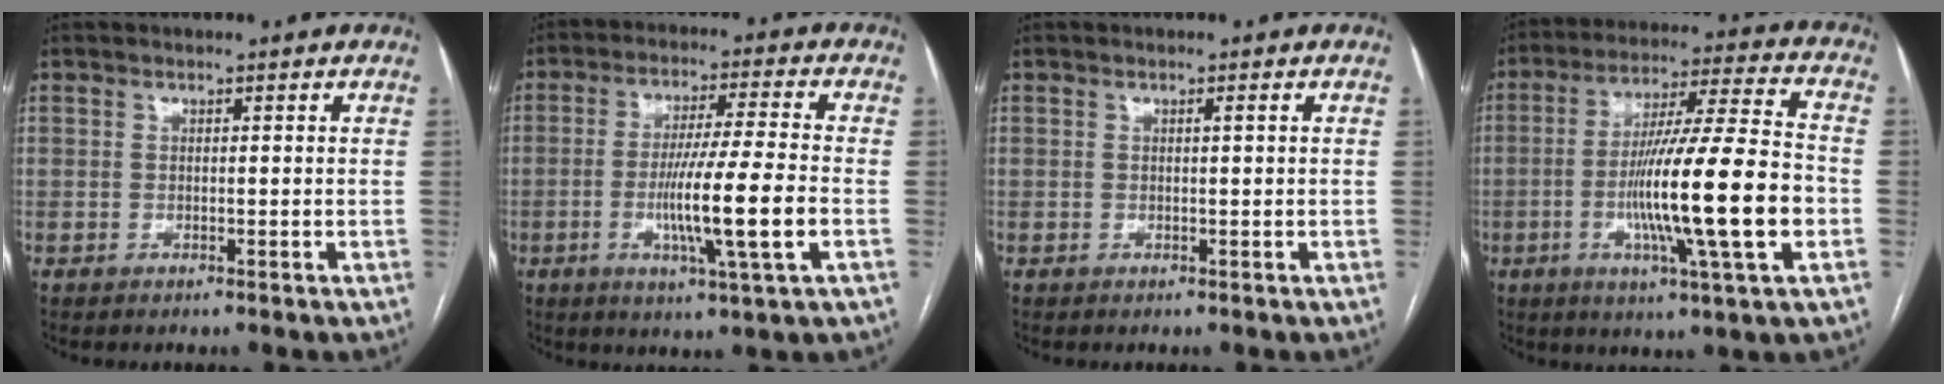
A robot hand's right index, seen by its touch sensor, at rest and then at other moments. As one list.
[{"total": 11.8, "force": [-2.8, -0.7, 11.5], "torque": [-0.209, -0.012, -0.051]}, {"total": 0.5, "force": [0.1, -0.1, 0.5], "torque": [-0.008, 0.001, 0.004]}, {"total": 18.4, "force": [-3.8, -0.1, 18.0], "torque": [-0.312, -0.006, -0.067]}]